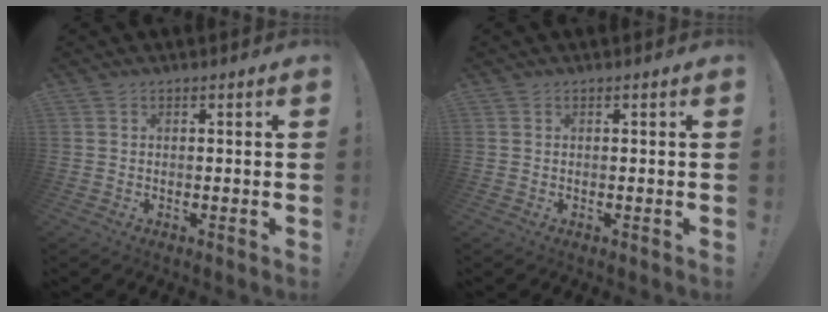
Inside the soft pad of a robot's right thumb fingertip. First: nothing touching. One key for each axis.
{"total": 0.0}